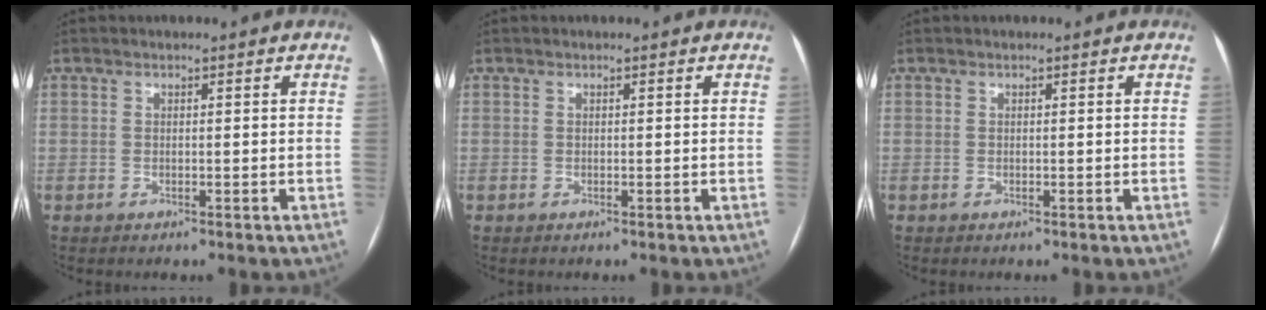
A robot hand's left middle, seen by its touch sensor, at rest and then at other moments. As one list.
[{"total": 0.0}, {"total": 0.0}]